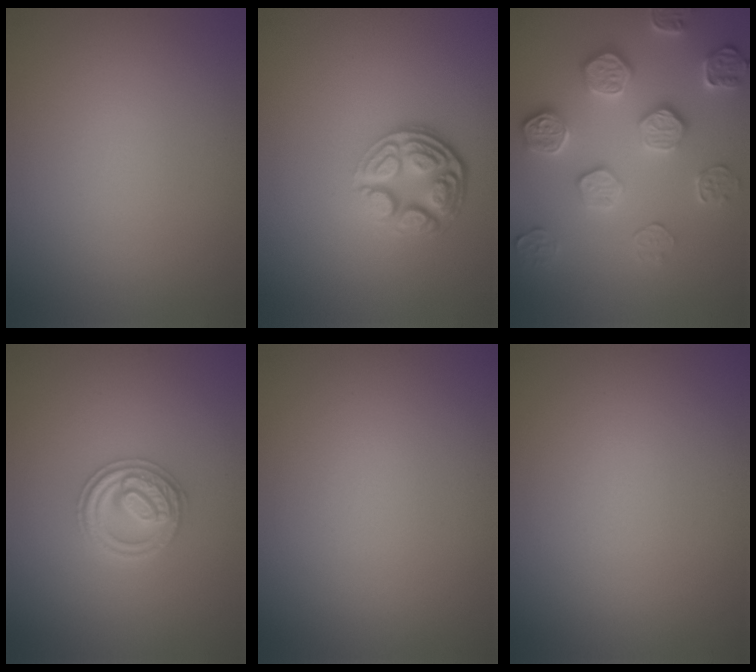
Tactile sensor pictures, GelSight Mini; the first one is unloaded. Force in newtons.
{"total": 4.6, "press": 3.5, "slide": 3.1}
{"total": 4.7, "press": 4.3, "slide": 1.8}
{"total": 3.0, "press": 3.0, "slide": 0.4}
{"total": 0.0}
{"total": 0.0}